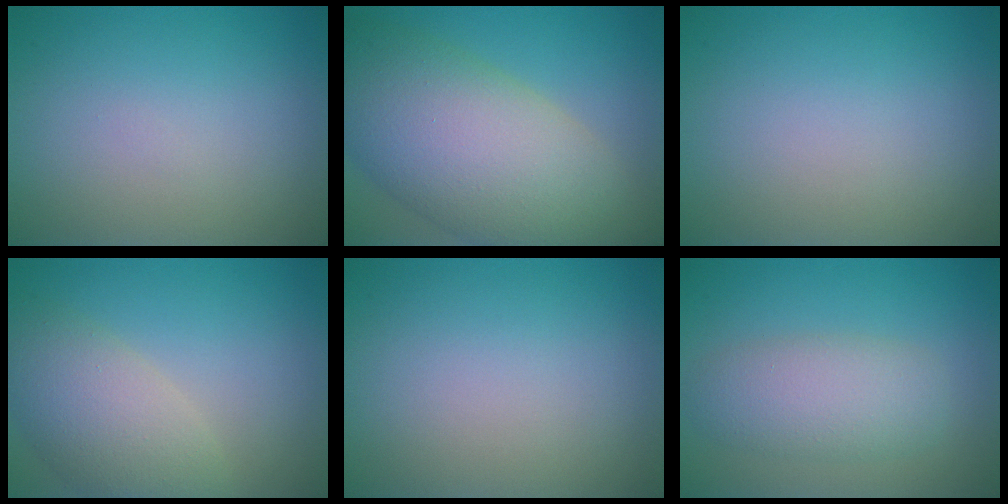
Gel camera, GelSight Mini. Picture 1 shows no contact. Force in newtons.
{"total": 11.9, "press": 11.8, "slide": 0.5}
{"total": 0.0}
{"total": 5.9, "press": 5.8, "slide": 0.7}
{"total": 0.0}
{"total": 4.4, "press": 4.4, "slide": 0.1}